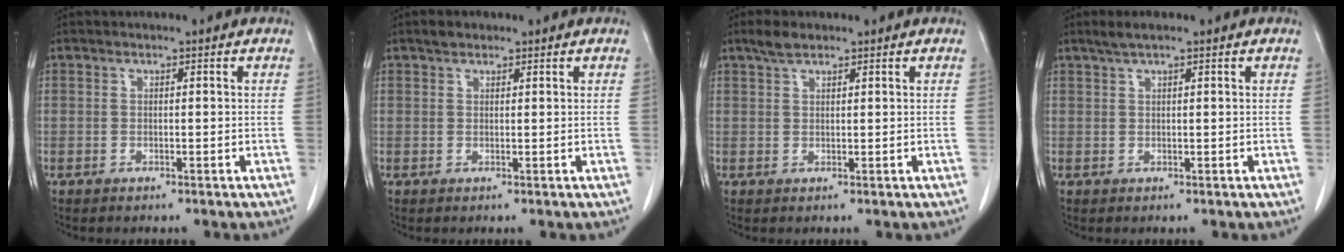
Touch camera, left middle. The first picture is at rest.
{"total": 1.6, "force": [1.2, 0.8, 0.6], "torque": [-0.016, 0.007, 0.019]}
{"total": 2.5, "force": [1.9, 0.8, 1.3], "torque": [-0.032, 0.007, 0.037]}
{"total": 2.2, "force": [1.6, 0.1, 1.5], "torque": [-0.036, 0.010, 0.031]}